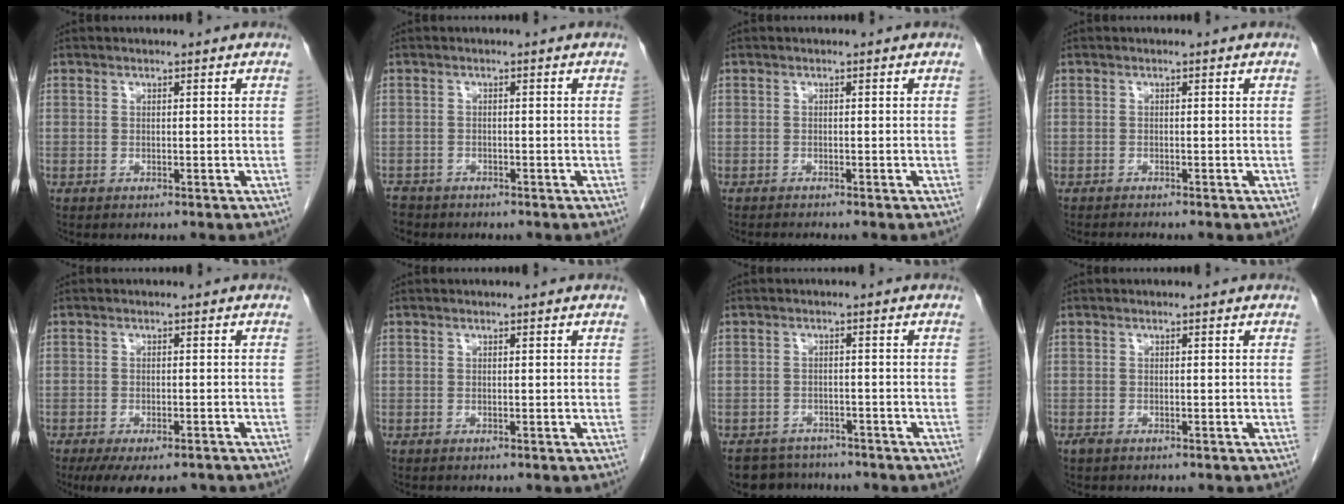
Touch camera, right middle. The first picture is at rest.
{"total": 2.8, "force": [-2.4, 1.4, 0.0], "torque": [-0.010, -0.002, -0.044]}
{"total": 1.6, "force": [-1.4, -0.3, 0.6], "torque": [-0.012, -0.004, -0.022]}
{"total": 1.6, "force": [-1.4, -0.4, 0.5], "torque": [-0.012, -0.005, -0.023]}
{"total": 9.6, "force": [-7.5, 3.3, 5.0], "torque": [-0.073, -0.013, -0.103]}
{"total": 0.0}
{"total": 6.3, "force": [-5.5, 3.0, 0.2], "torque": [0.004, 0.004, -0.078]}
{"total": 1.3, "force": [-1.0, 0.5, 0.7], "torque": [-0.018, -0.003, -0.012]}